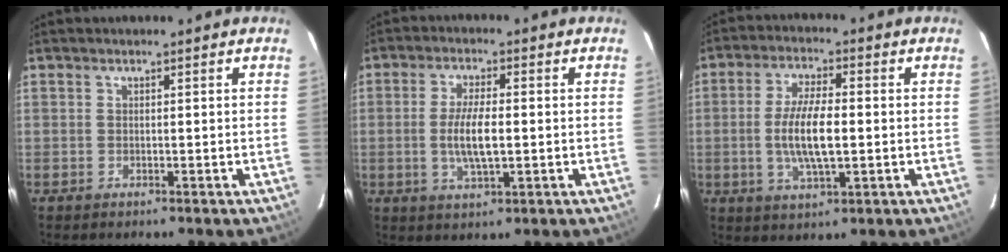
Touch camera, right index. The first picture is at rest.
{"total": 6.7, "force": [-0.6, 2.0, 6.4], "torque": [-0.127, -0.005, -0.010]}
{"total": 9.1, "force": [-0.8, 2.8, 8.6], "torque": [-0.170, -0.003, -0.014]}